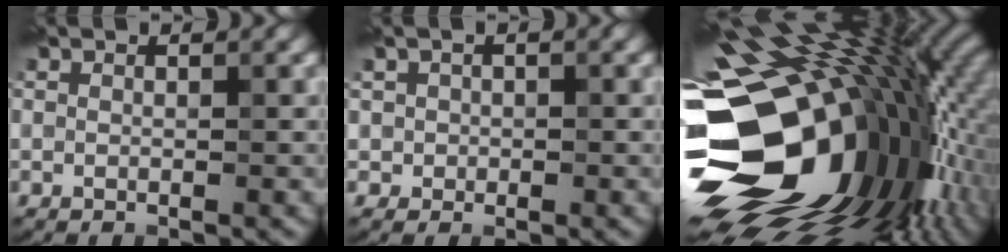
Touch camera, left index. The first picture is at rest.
{"total": 1.1, "force": [0.1, 1.1, 0.1], "torque": [0.014, 0.003, 0.000]}
{"total": 19.8, "force": [-2.2, 13.6, 14.2], "torque": [-0.280, -0.038, -0.026]}